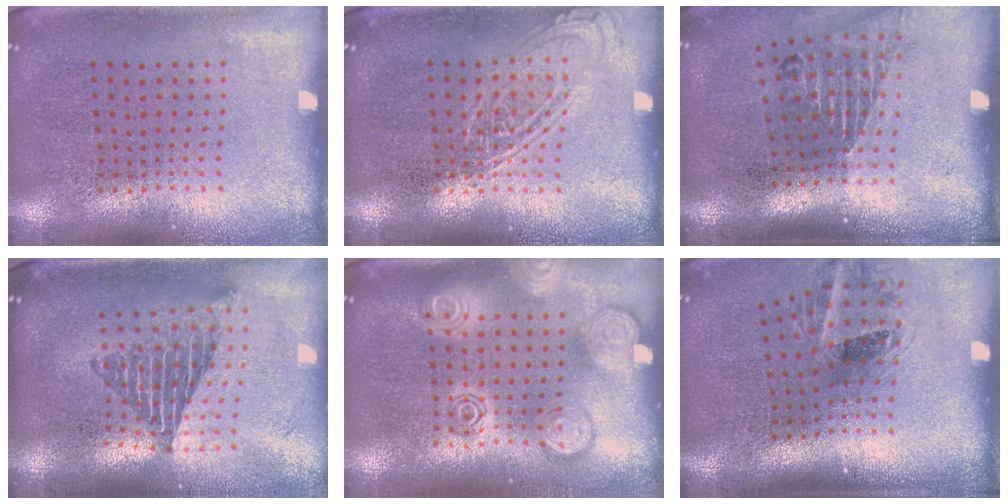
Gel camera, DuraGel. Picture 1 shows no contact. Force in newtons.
{"total": 2.0, "press": 2.0, "slide": 0.2}
{"total": 1.6, "press": 1.2, "slide": 1.1}
{"total": 2.0, "press": 1.6, "slide": 1.3}
{"total": 3.0, "press": 3.0, "slide": 0.4}
{"total": 1.6, "press": 1.1, "slide": 1.1}